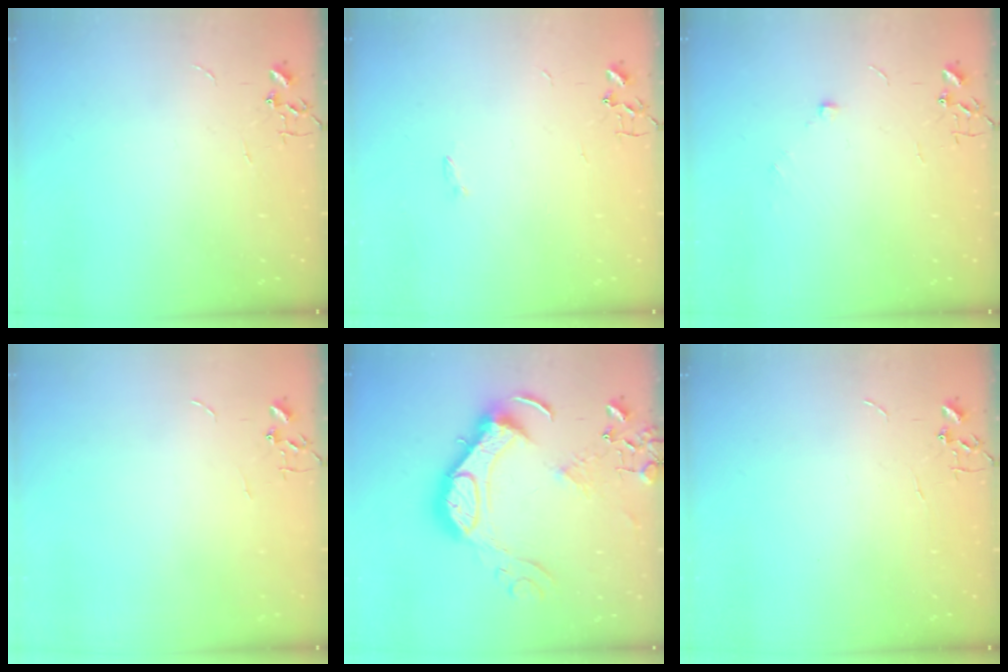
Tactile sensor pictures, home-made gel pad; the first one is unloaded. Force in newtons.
{"total": 1.2, "press": 1.1, "slide": 0.3}
{"total": 4.2, "press": 4.2, "slide": 0.5}
{"total": 0.0}
{"total": 18.9, "press": 18.8, "slide": 1.7}
{"total": 0.0}